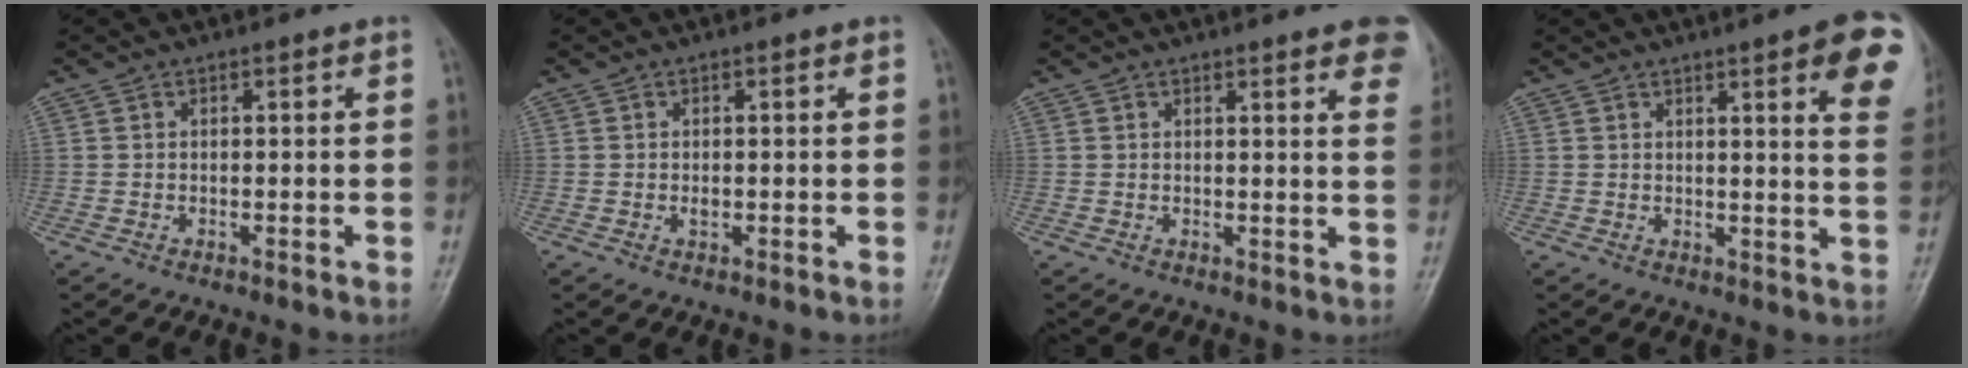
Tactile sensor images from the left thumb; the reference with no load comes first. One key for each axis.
{"total": 1.0, "fx": -0.1, "fy": 0.7, "fz": 0.8, "tx": -0.007, "ty": 0.000, "tz": -0.001}
{"total": 10.7, "fx": 6.9, "fy": 2.5, "fz": 7.8, "tx": -0.071, "ty": -0.019, "tz": 0.067}
{"total": 11.9, "fx": 5.9, "fy": 2.1, "fz": 10.1, "tx": -0.099, "ty": -0.023, "tz": 0.061}